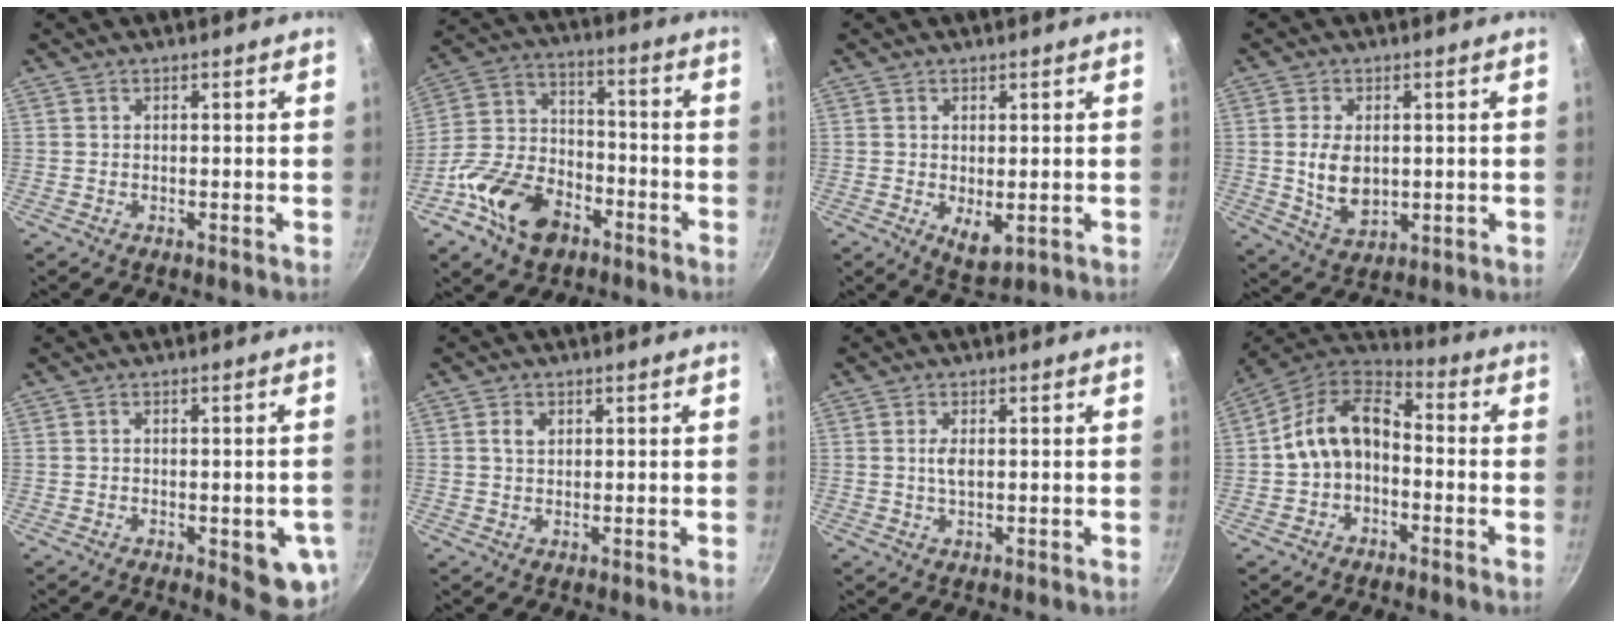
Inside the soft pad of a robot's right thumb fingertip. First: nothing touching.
{"total": 16.9, "force": [-8.5, 11.0, 9.6], "torque": [-0.163, 0.056, -0.160]}
{"total": 4.5, "force": [-0.2, 2.4, 3.8], "torque": [-0.056, -0.013, 0.004]}
{"total": 8.0, "force": [0.5, 5.2, 6.1], "torque": [-0.105, -0.012, 0.020]}
{"total": 10.2, "force": [-2.8, 3.8, 9.0], "torque": [-0.075, 0.002, -0.031]}
{"total": 2.3, "force": [0.7, 1.7, 1.4], "torque": [-0.021, 0.001, 0.015]}
{"total": 2.3, "force": [0.3, 0.9, 2.1], "torque": [-0.044, 0.000, 0.006]}
{"total": 12.5, "force": [-1.5, 8.7, 8.9], "torque": [-0.143, 0.053, -0.040]}